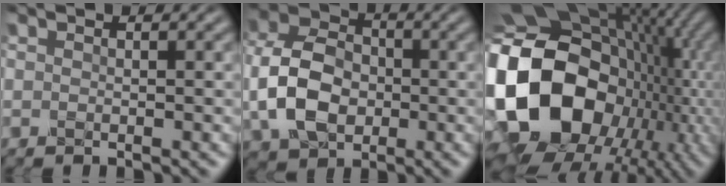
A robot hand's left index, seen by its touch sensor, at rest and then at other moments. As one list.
[{"total": 7.3, "force": [-1.1, 5.3, 4.8], "torque": [-0.108, 0.011, -0.029]}, {"total": 20.9, "force": [-1.9, 16.7, 12.4], "torque": [-0.298, -0.011, -0.025]}]